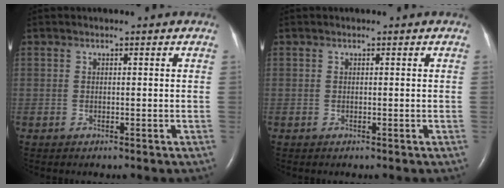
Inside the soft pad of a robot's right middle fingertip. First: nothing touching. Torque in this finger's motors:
{"motor_torque": [0.00, 0.00, 0.00, 0.00]}